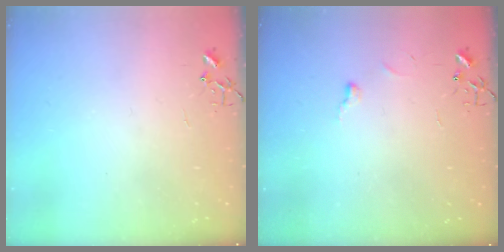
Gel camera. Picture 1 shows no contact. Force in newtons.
{"total": 3.8, "press": 3.8, "slide": 0.5}